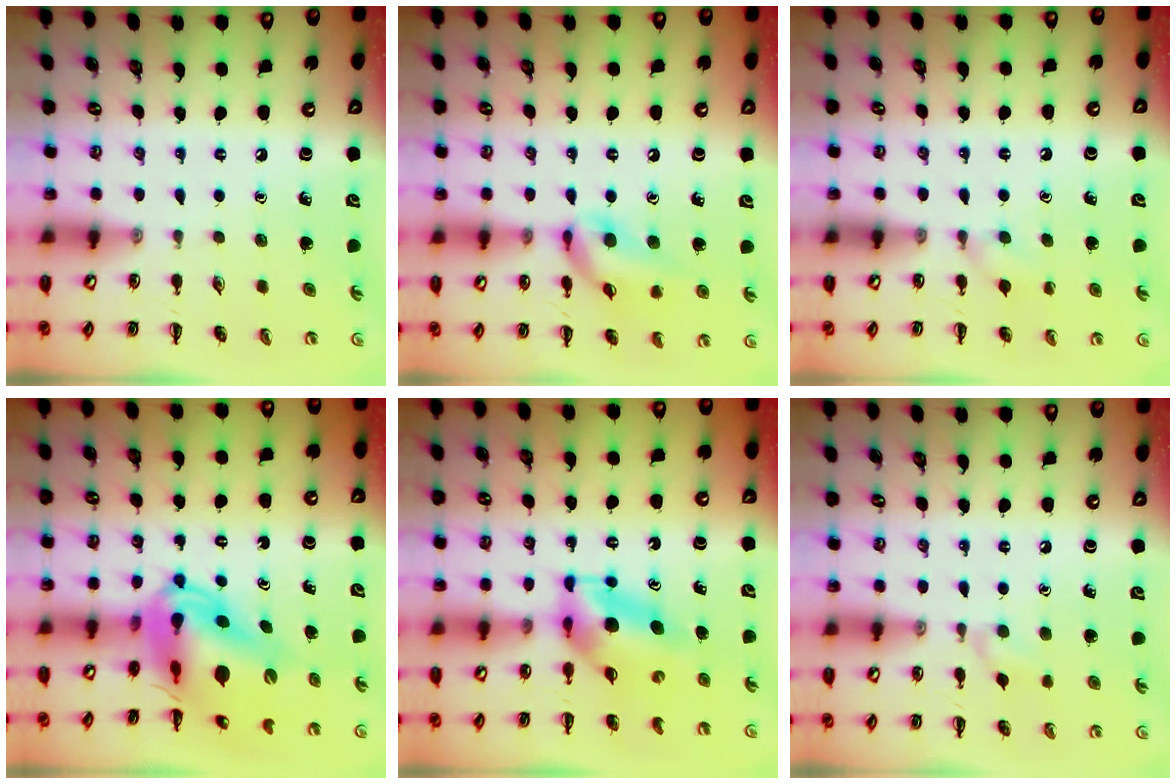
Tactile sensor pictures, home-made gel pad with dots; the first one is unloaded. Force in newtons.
{"total": 13.2, "press": 13.0, "slide": 2.1}
{"total": 5.7, "press": 5.3, "slide": 1.9}
{"total": 10.2, "press": 9.6, "slide": 3.5}
{"total": 5.1, "press": 5.0, "slide": 1.1}
{"total": 5.7, "press": 5.3, "slide": 2.2}